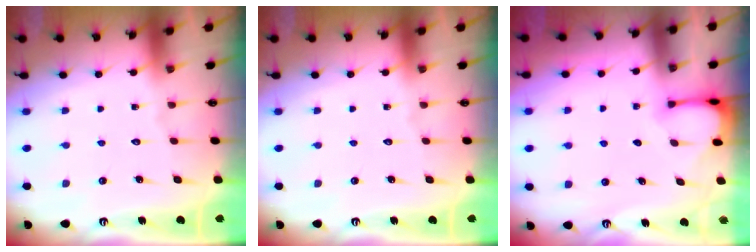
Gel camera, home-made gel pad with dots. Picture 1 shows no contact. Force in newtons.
{"total": 0.0}
{"total": 2.6, "press": 2.6, "slide": 0.3}